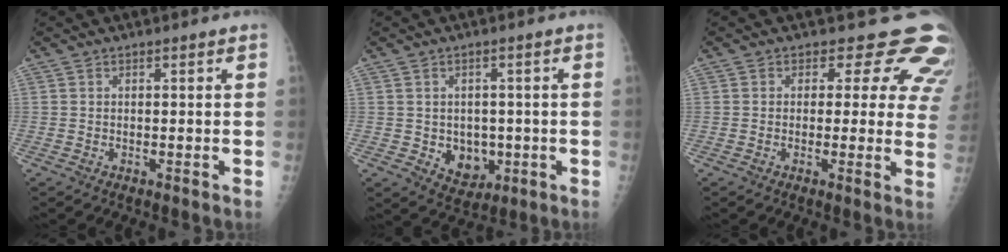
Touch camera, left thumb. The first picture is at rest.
{"total": 6.5, "force": [-1.1, 5.3, 3.6], "torque": [-0.021, -0.001, 0.001]}
{"total": 12.0, "force": [8.4, 7.1, 5.0], "torque": [0.001, -0.032, 0.067]}